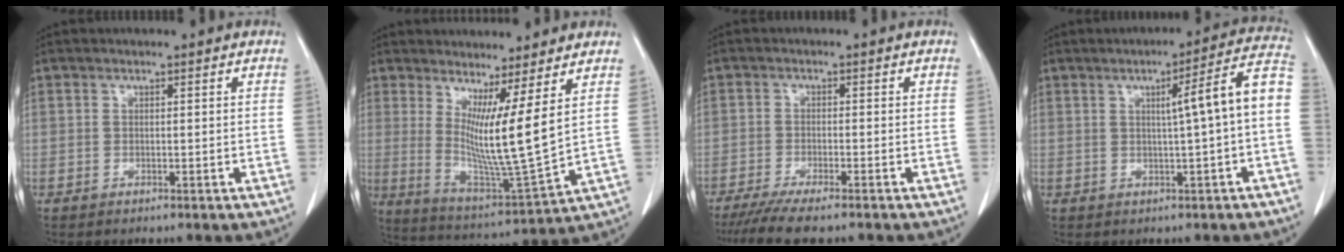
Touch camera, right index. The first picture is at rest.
{"total": 10.4, "force": [3.6, -0.9, 9.7], "torque": [-0.186, -0.047, 0.069]}
{"total": 7.6, "force": [-6.2, 0.6, 4.2], "torque": [-0.063, -0.017, -0.100]}
{"total": 8.9, "force": [0.0, -0.7, 8.8], "torque": [-0.115, 0.020, -0.002]}